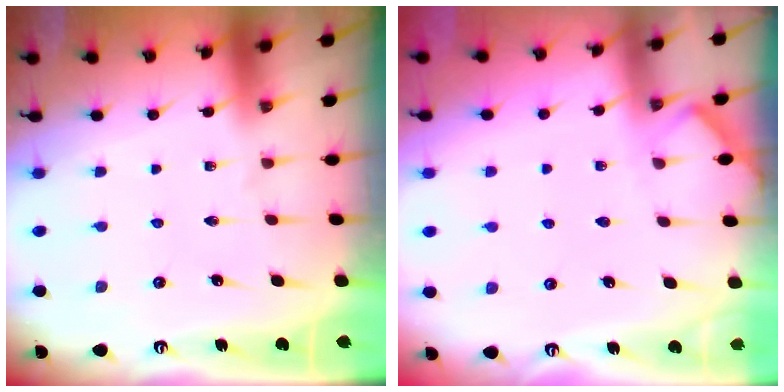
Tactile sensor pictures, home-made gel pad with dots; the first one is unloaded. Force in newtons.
{"total": 4.1, "press": 4.1, "slide": 0.5}